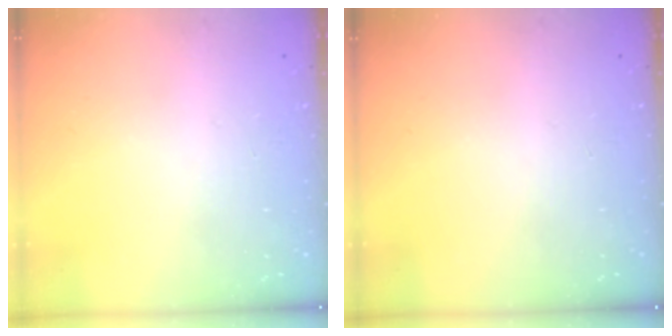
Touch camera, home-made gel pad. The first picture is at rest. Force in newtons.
{"total": 0.0}